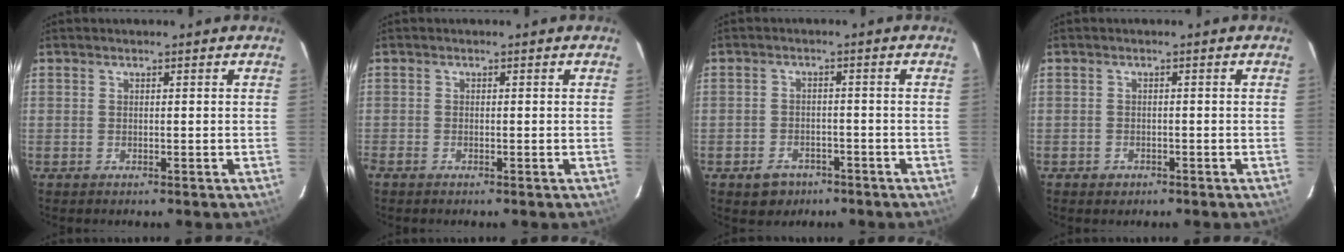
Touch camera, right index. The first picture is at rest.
{"total": 0.7, "force": [-0.5, 0.3, 0.3], "torque": [-0.007, 0.000, -0.010]}
{"total": 5.1, "force": [-3.1, 3.7, 1.5], "torque": [-0.042, 0.010, -0.038]}
{"total": 1.8, "force": [-1.0, 1.4, 0.4], "torque": [-0.007, 0.002, -0.012]}